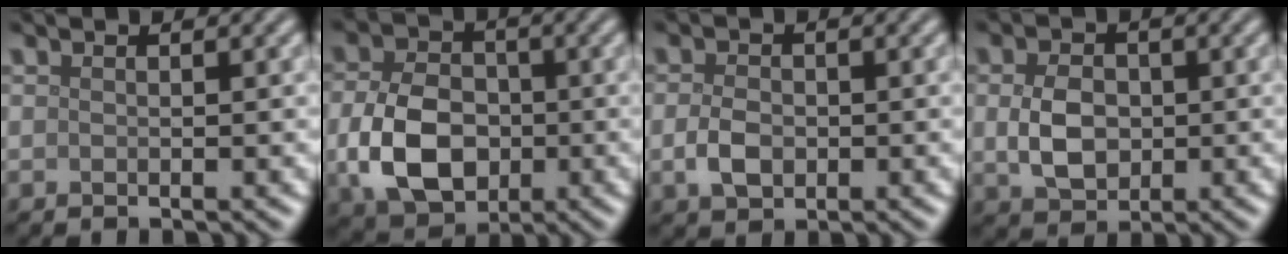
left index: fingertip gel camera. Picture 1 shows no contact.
{"total": 7.7, "force": [-1.4, 5.5, 5.2], "torque": [-0.112, -0.008, -0.029]}
{"total": 2.6, "force": [-0.5, 1.8, 1.7], "torque": [-0.036, -0.003, -0.014]}
{"total": 4.1, "force": [-0.1, 3.0, 2.8], "torque": [-0.059, -0.002, -0.003]}